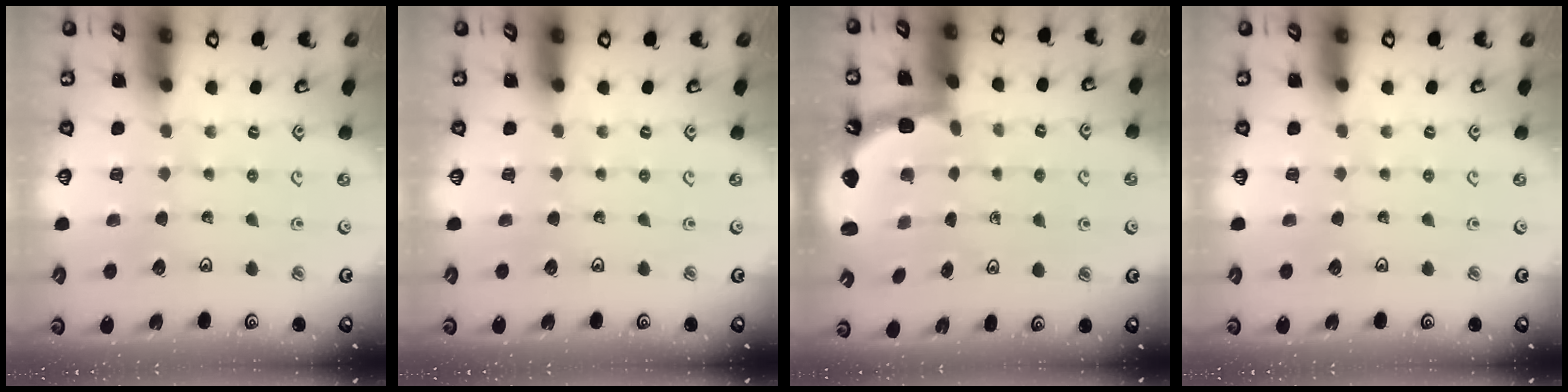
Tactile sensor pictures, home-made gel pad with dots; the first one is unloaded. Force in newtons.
{"total": 0.0}
{"total": 2.5, "press": 2.1, "slide": 1.4}
{"total": 0.0}